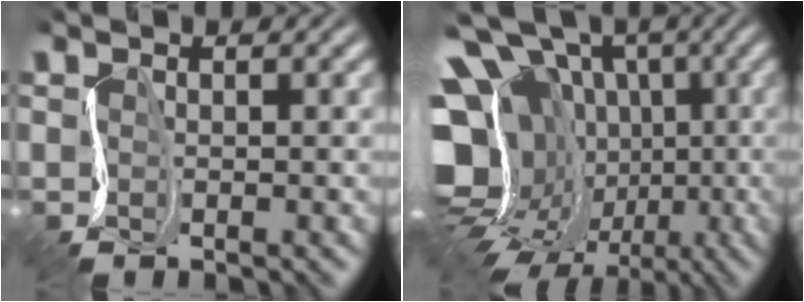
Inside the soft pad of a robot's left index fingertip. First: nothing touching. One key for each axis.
{"total": 17.2, "fx": -4.8, "fy": 13.6, "fz": 9.4, "tx": -0.157, "ty": -0.002, "tz": -0.095}